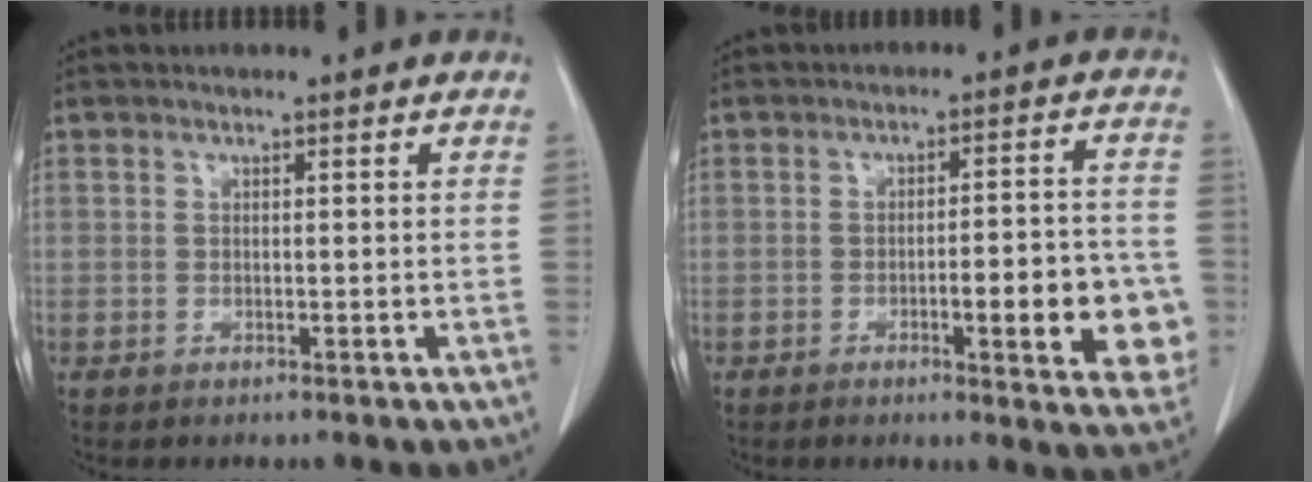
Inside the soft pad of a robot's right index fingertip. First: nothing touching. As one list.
[{"total": 10.9, "force": [-3.1, 2.4, 10.2], "torque": [-0.115, 0.010, -0.034]}]